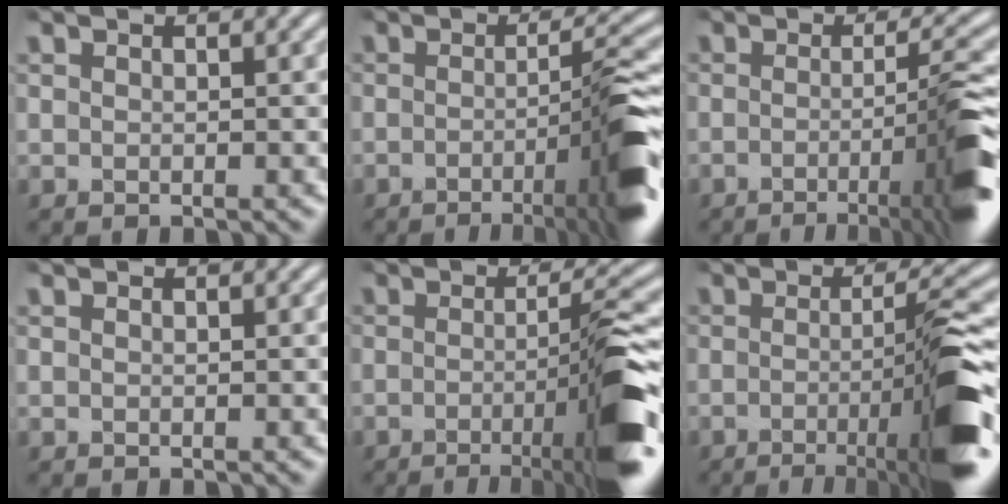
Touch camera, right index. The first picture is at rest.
{"total": 9.4, "force": [-3.3, 1.5, 8.7], "torque": [-0.113, -0.004, -0.051]}
{"total": 9.8, "force": [-3.7, 1.7, 9.0], "torque": [-0.115, -0.007, -0.055]}
{"total": 0.0}
{"total": 10.4, "force": [-3.6, 1.6, 9.7], "torque": [-0.134, -0.007, -0.050]}
{"total": 11.7, "force": [-4.0, 1.9, 10.8], "torque": [-0.150, -0.009, -0.053]}